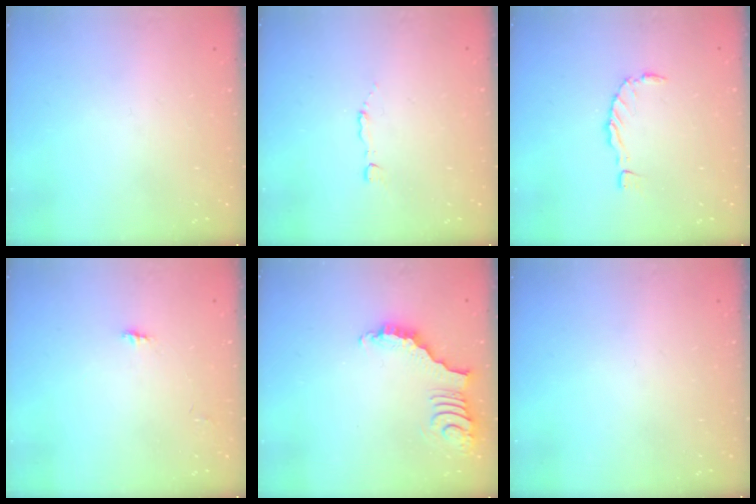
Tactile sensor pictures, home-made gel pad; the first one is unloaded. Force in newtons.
{"total": 1.2, "press": 1.2, "slide": 0.2}
{"total": 0.0}
{"total": 2.9, "press": 2.9, "slide": 0.3}
{"total": 3.7, "press": 3.6, "slide": 0.6}
{"total": 0.0}